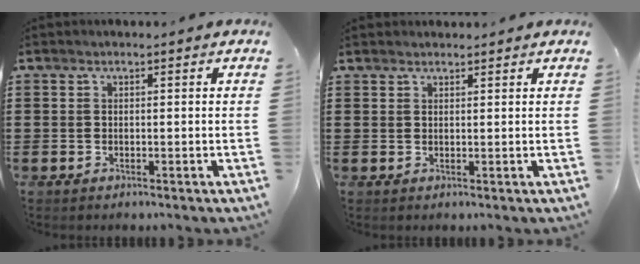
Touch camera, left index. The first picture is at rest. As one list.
[{"total": 1.2, "force": [1.1, 0.3, -0.1], "torque": [-0.001, 0.002, 0.022]}]